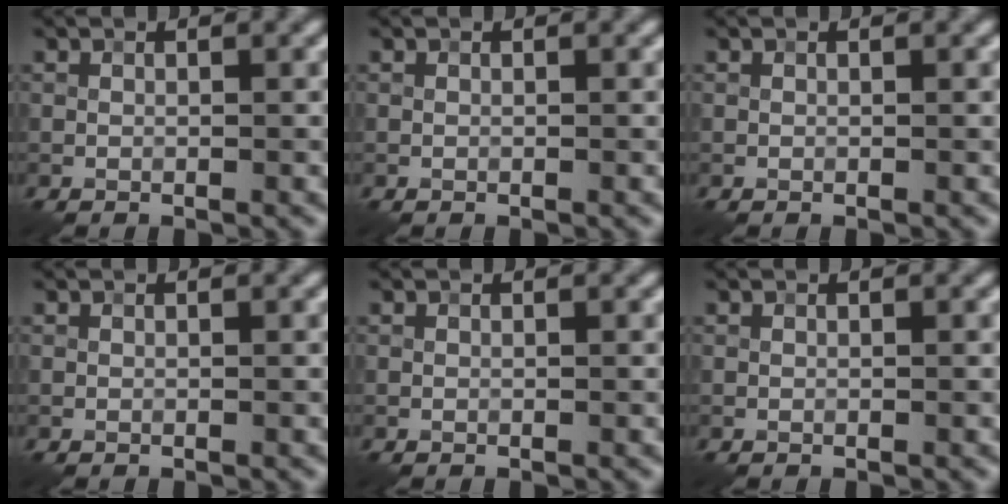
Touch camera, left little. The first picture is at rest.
{"total": 0.0}
{"total": 0.0}
{"total": 0.0}
{"total": 0.0}
{"total": 0.0}